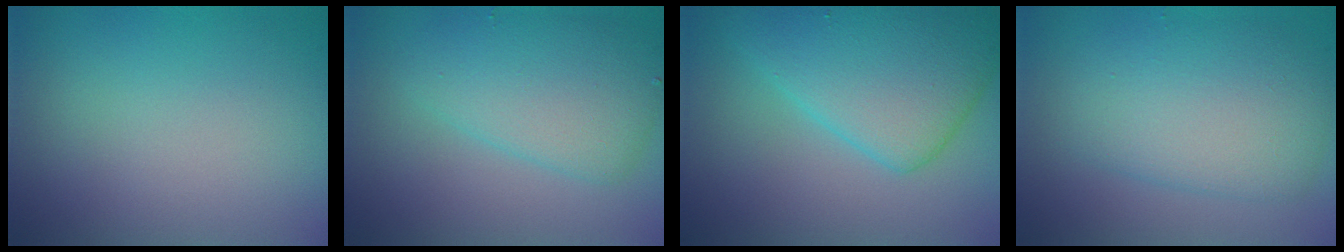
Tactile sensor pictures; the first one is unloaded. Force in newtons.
{"total": 4.8, "press": 4.8, "slide": 0.0}
{"total": 7.2, "press": 7.2, "slide": 0.3}
{"total": 5.5, "press": 5.5, "slide": 0.1}